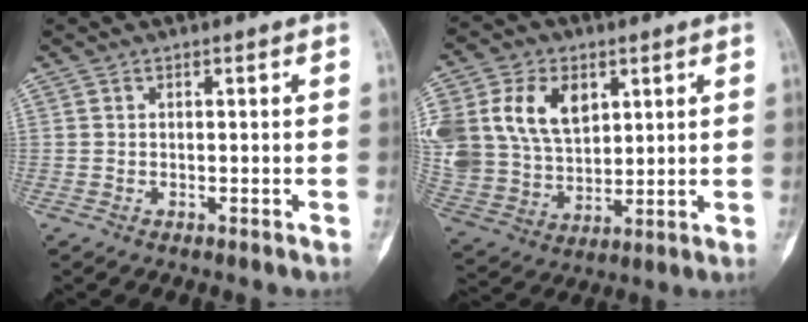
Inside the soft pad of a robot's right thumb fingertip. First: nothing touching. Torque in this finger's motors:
{"motor_torque": [-0.44, 3.05, 0.70, -0.38, 0.13]}